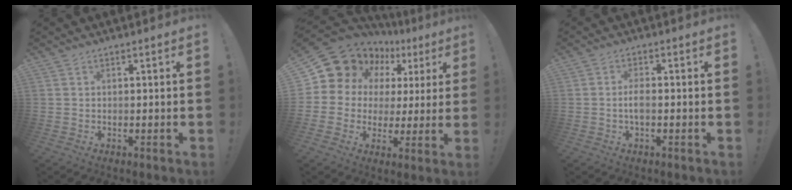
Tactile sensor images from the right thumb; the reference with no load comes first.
{"total": 14.0, "force": [9.3, 9.2, 5.0], "torque": [-0.087, -0.070, 0.185]}
{"total": 3.5, "force": [-0.9, 1.0, 3.3], "torque": [-0.072, -0.003, -0.021]}